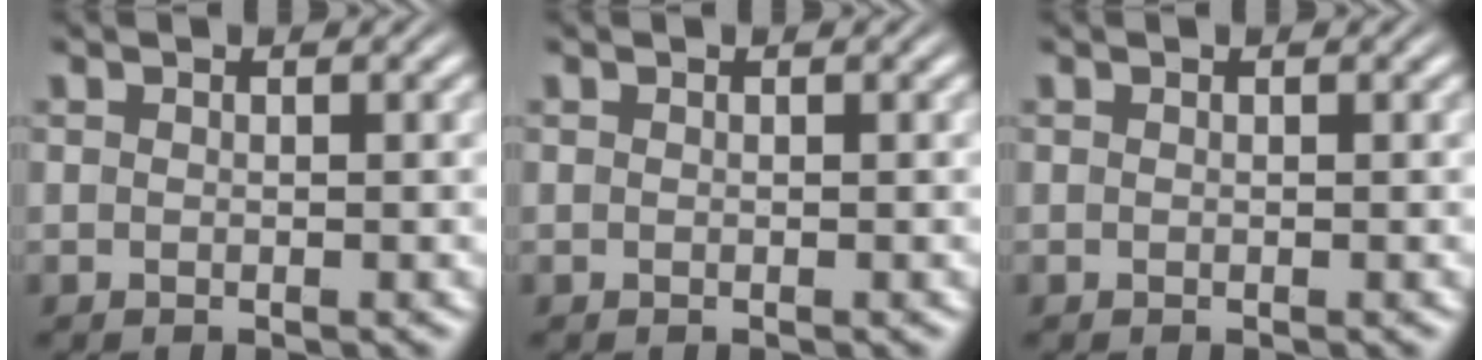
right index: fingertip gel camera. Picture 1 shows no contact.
{"total": 0.0}
{"total": 0.0}